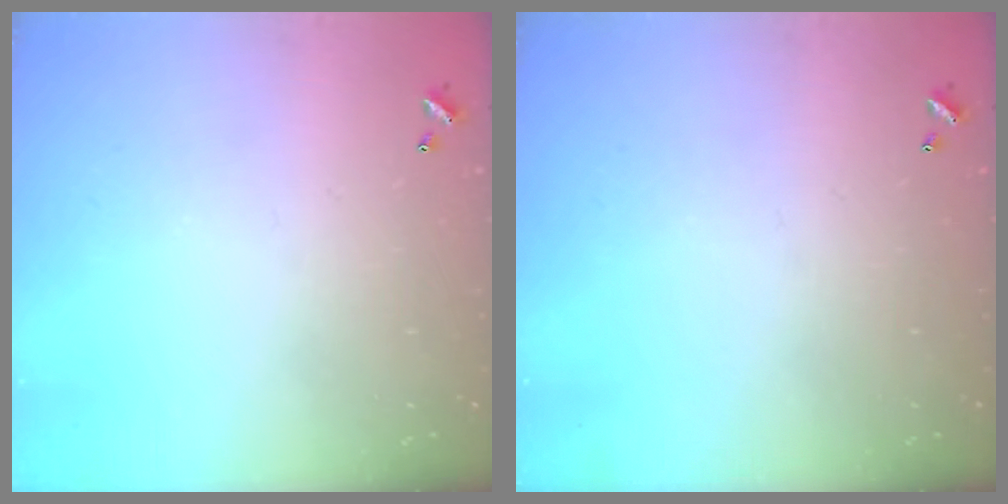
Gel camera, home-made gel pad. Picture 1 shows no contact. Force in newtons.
{"total": 0.0}